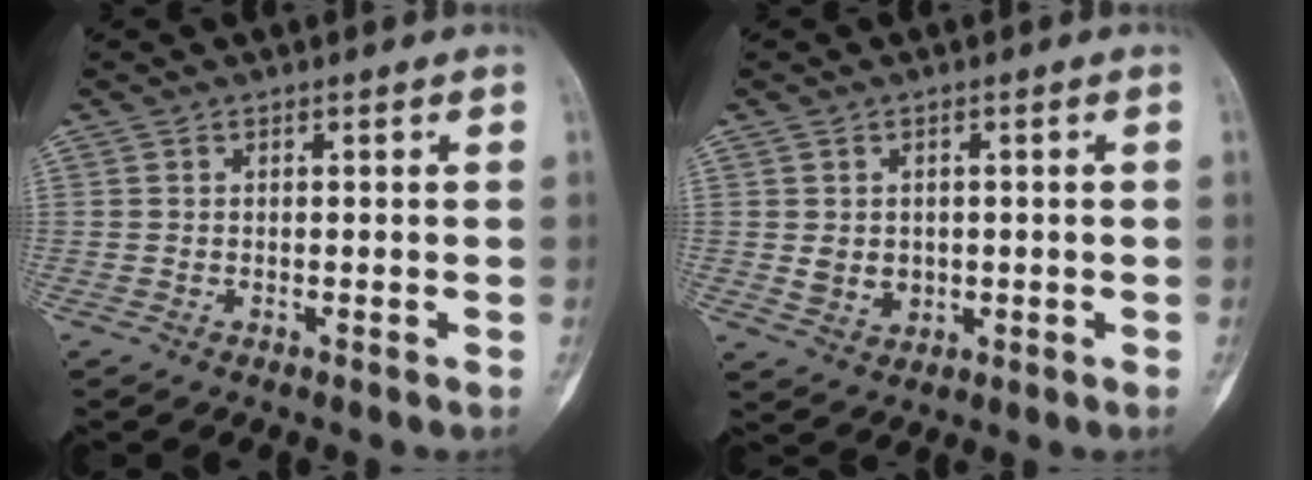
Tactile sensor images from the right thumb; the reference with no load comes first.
{"total": 3.8, "force": [-0.1, 3.1, 2.1], "torque": [-0.022, -0.001, 0.008]}